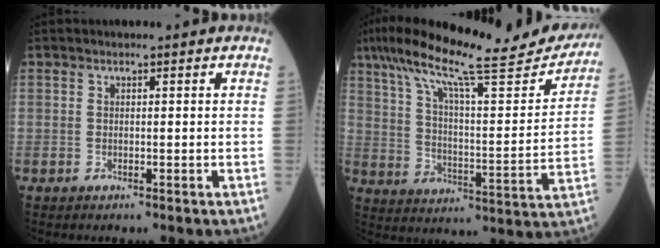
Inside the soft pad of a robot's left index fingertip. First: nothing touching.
{"total": 23.8, "force": [20.5, 2.9, 11.8], "torque": [-0.204, -0.004, 0.295]}